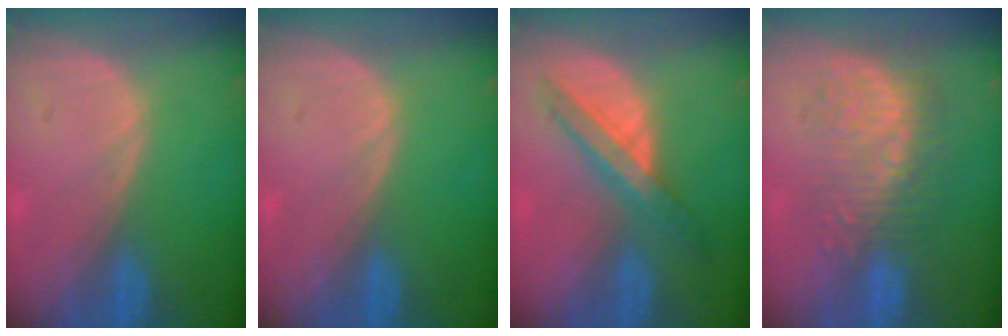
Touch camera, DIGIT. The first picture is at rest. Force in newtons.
{"total": 0.0}
{"total": 5.9, "press": 5.9, "slide": 0.6}
{"total": 8.9, "press": 8.5, "slide": 2.5}